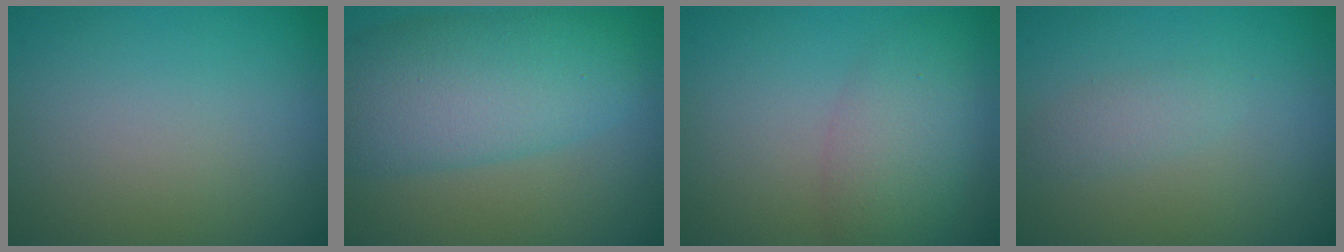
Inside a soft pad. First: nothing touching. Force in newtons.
{"total": 8.4, "press": 8.4, "slide": 0.1}
{"total": 4.0, "press": 4.0, "slide": 0.2}
{"total": 1.4, "press": 1.4, "slide": 0.0}